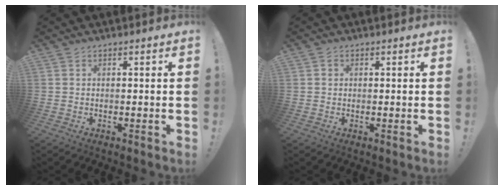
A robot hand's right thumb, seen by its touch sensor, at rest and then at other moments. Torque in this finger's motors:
{"motor_torque": [-0.17, 0.03, -0.43, 0.12, 0.10]}